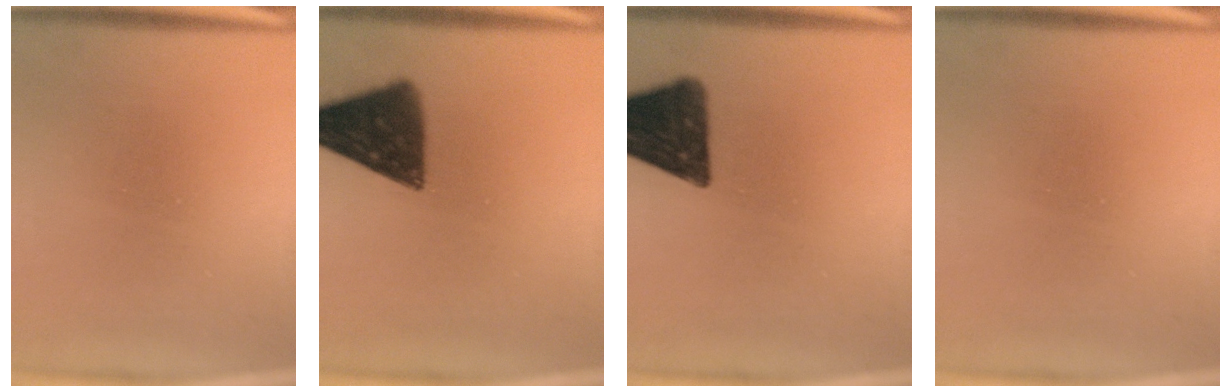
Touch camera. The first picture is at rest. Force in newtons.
{"total": 12.4}
{"total": 15.2}
{"total": 0.0}